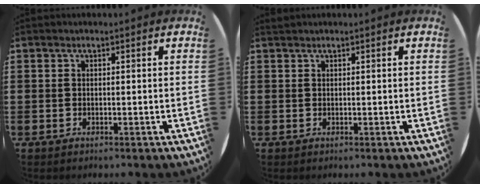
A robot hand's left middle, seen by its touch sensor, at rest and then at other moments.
{"total": 0.0}